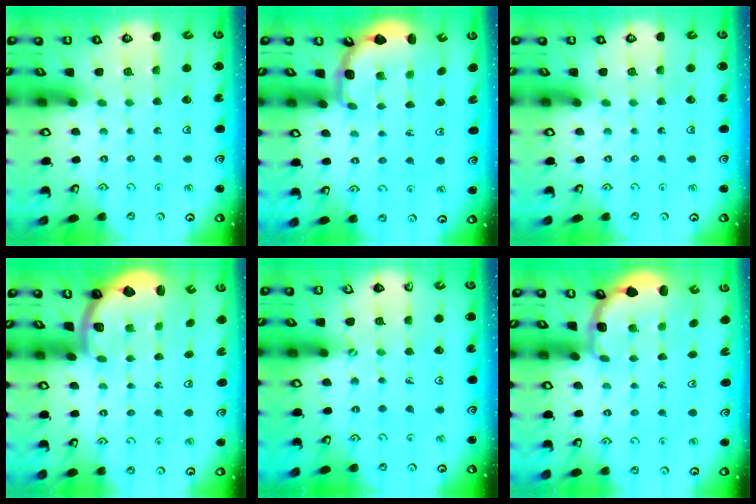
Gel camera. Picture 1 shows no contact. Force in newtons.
{"total": 3.3, "press": 2.4, "slide": 2.3}
{"total": 0.0}
{"total": 1.9, "press": 1.8, "slide": 0.5}
{"total": 0.9, "press": 0.9, "slide": 0.1}
{"total": 2.9, "press": 2.3, "slide": 1.7}